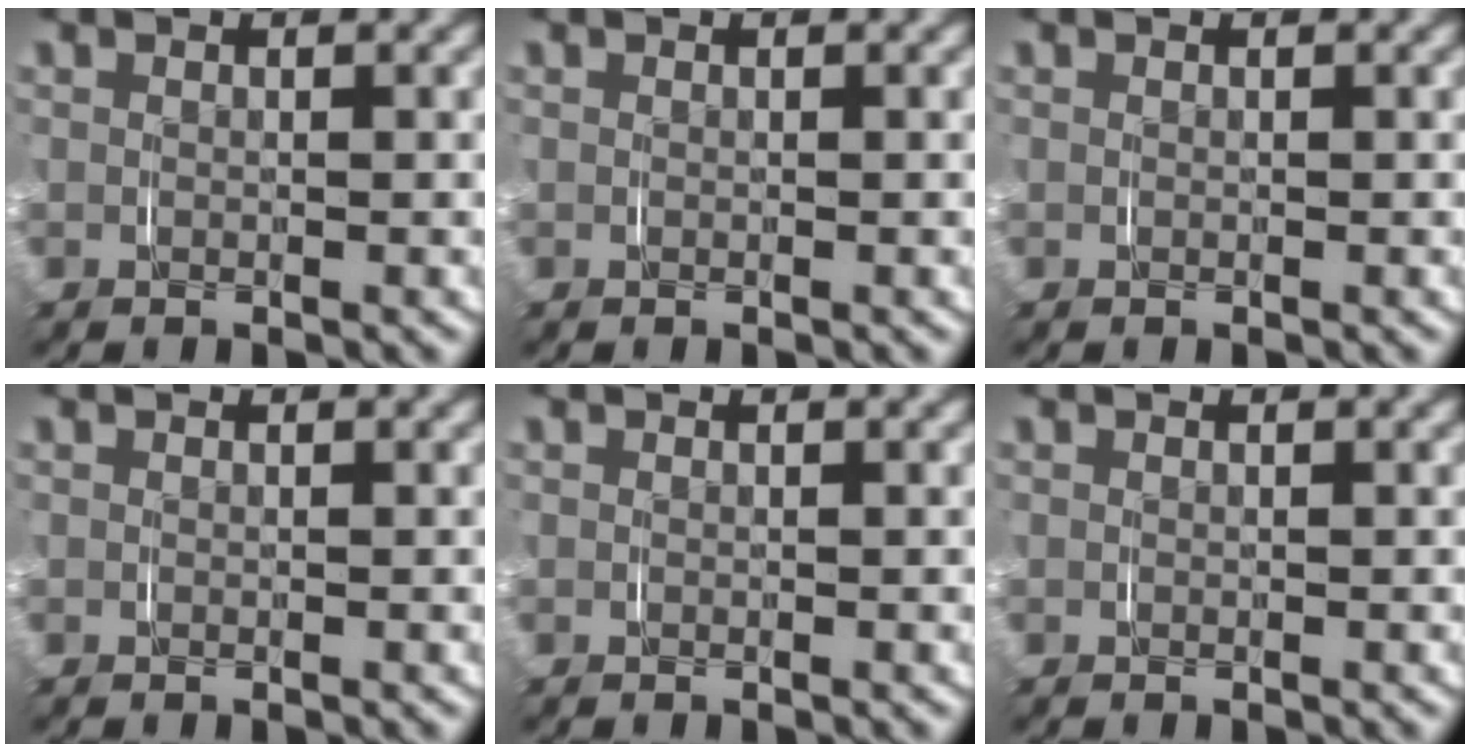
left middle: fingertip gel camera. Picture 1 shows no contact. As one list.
[{"total": 0.0}, {"total": 0.0}, {"total": 0.0}, {"total": 0.0}, {"total": 0.0}]